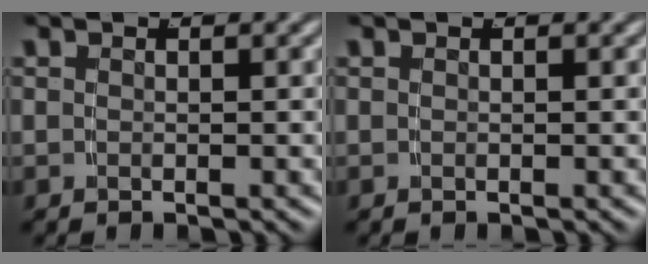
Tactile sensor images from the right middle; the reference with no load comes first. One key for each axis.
{"total": 0.0}